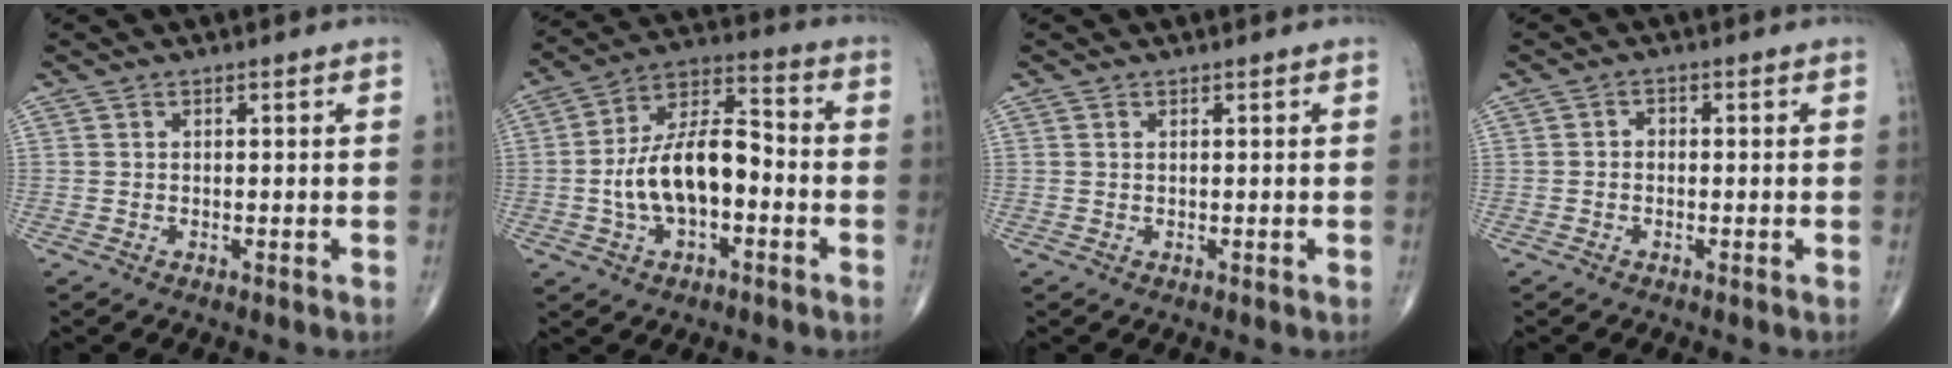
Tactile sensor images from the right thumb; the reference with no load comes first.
{"total": 14.7, "force": [-2.6, 7.7, 12.2], "torque": [-0.217, 0.043, -0.051]}
{"total": 0.0}
{"total": 1.4, "force": [-0.3, 1.1, 0.8], "torque": [-0.007, 0.005, -0.008]}